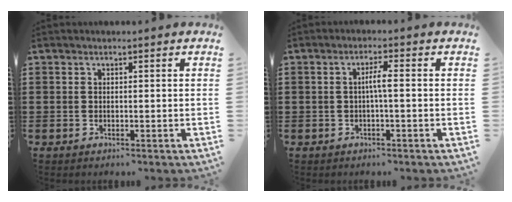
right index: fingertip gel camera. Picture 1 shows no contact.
{"total": 2.5, "force": [-0.3, 0.1, 2.5], "torque": [-0.047, 0.000, -0.008]}